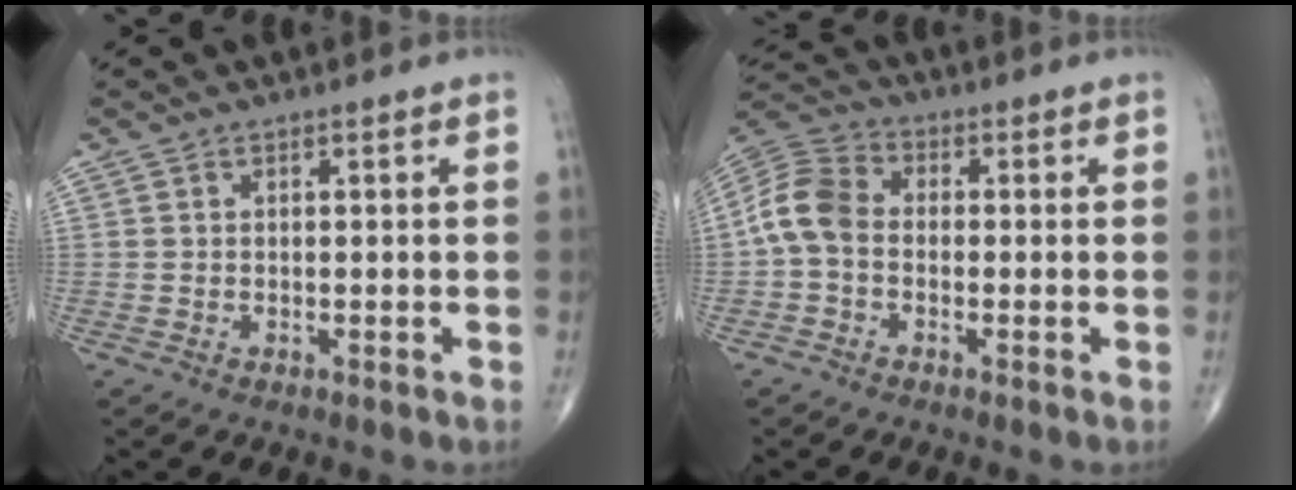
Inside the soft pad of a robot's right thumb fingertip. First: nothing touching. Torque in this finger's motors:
{"motor_torque": [-0.11, 0.33, 0.50, -0.42, 0.26]}